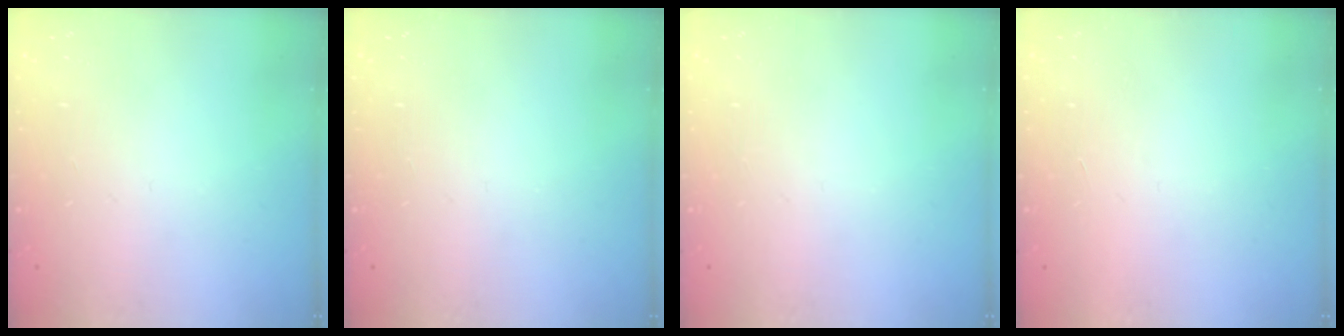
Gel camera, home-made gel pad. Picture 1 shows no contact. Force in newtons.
{"total": 0.0}
{"total": 0.0}
{"total": 1.5, "press": 1.5, "slide": 0.1}